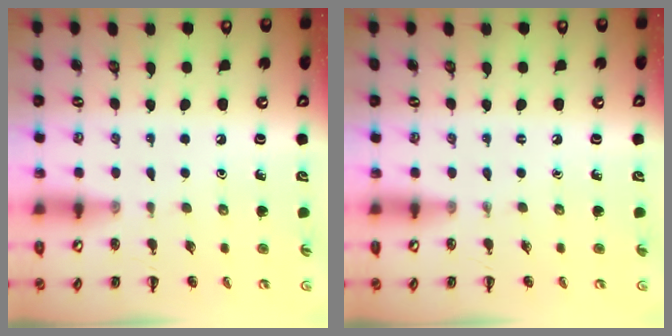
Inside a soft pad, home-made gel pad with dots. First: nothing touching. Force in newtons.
{"total": 0.0}